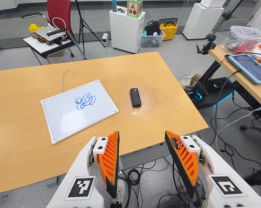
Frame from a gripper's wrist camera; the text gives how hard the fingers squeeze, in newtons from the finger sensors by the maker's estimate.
{"total": 0.0}